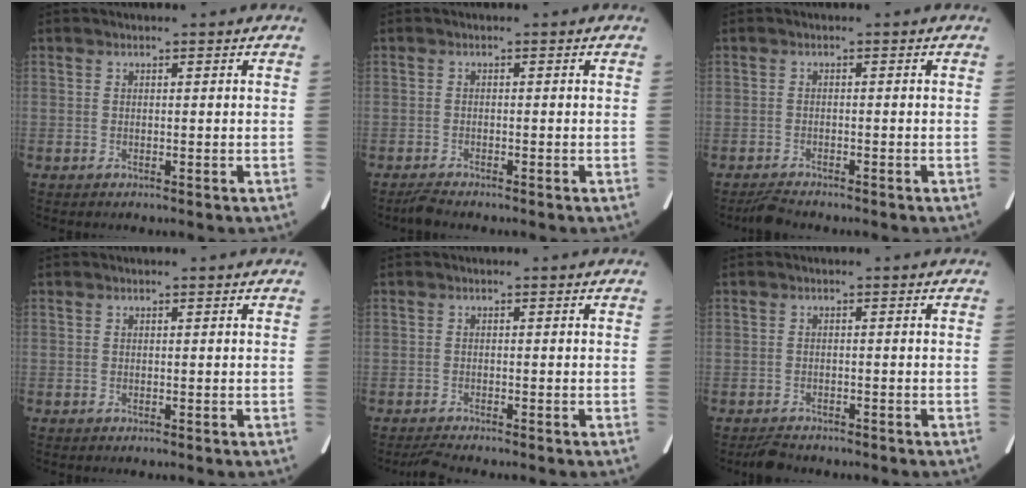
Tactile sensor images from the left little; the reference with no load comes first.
{"total": 1.4, "force": [-1.4, -0.1, 0.4], "torque": [-0.021, -0.008, -0.026]}
{"total": 2.1, "force": [-2.0, 0.2, 0.6], "torque": [-0.020, -0.011, -0.035]}
{"total": 0.0}
{"total": 1.8, "force": [-1.7, -0.3, 0.5], "torque": [-0.020, -0.010, -0.031]}
{"total": 2.5, "force": [-2.3, 0.9, 0.6], "torque": [-0.019, -0.006, -0.034]}